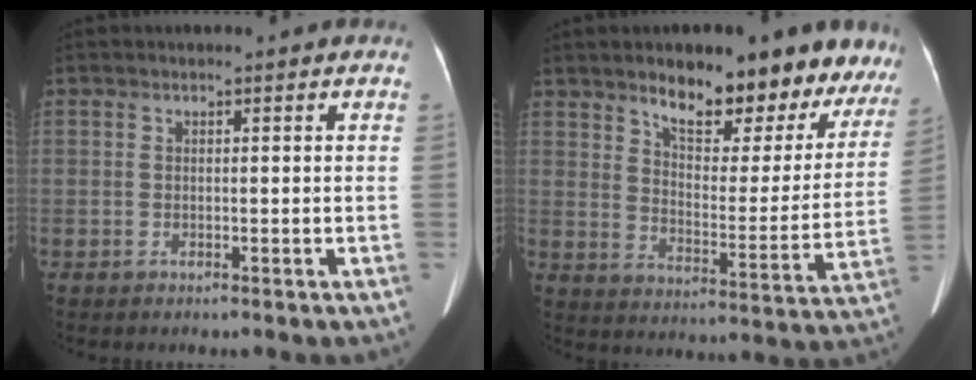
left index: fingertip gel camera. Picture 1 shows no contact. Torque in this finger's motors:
{"motor_torque": [1.22, -0.92, 0.89, 0.06]}